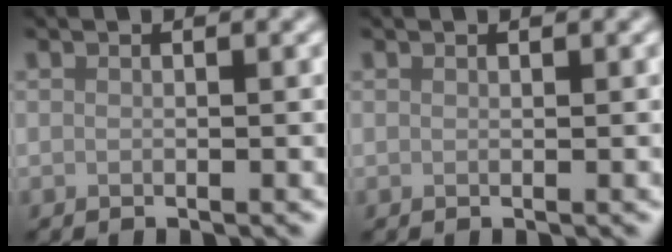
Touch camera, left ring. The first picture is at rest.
{"total": 0.0}